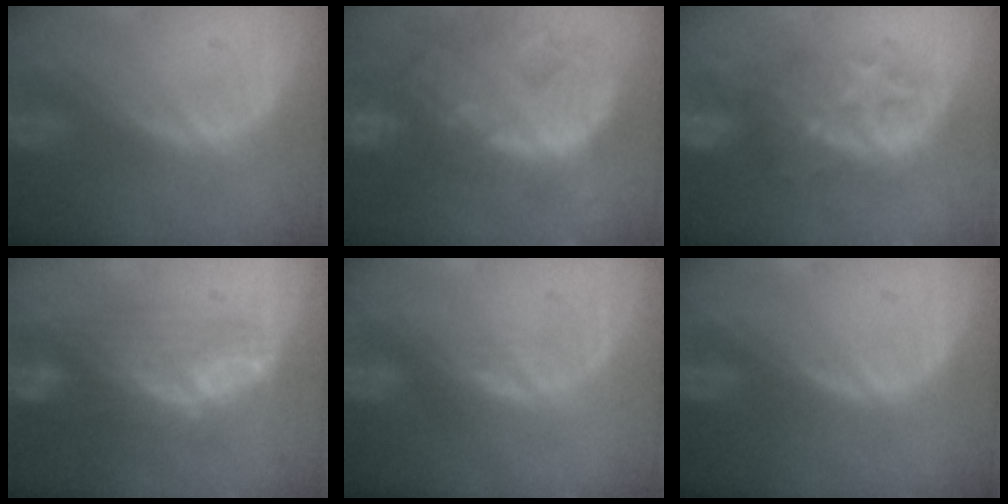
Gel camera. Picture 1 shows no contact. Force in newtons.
{"total": 13.8, "press": 11.7, "slide": 7.4}
{"total": 8.3, "press": 8.2, "slide": 1.1}
{"total": 7.3, "press": 7.2, "slide": 1.3}
{"total": 1.4, "press": 1.4, "slide": 0.3}
{"total": 0.0}